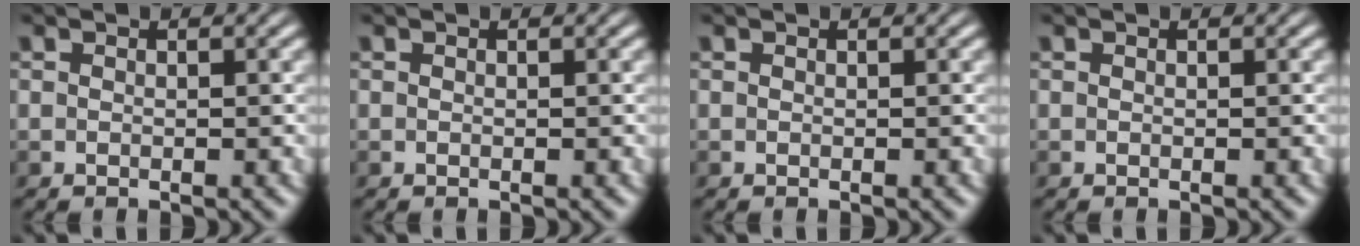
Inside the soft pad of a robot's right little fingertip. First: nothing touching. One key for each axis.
{"total": 0.0}
{"total": 0.0}
{"total": 0.0}